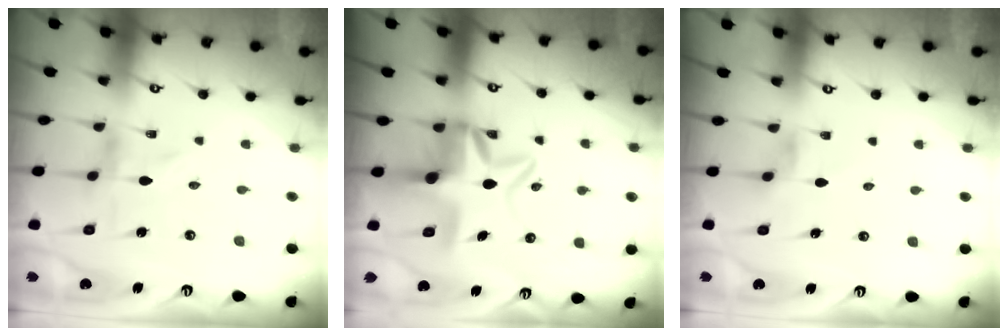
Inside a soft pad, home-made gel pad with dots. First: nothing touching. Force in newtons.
{"total": 9.8, "press": 9.3, "slide": 3.2}
{"total": 1.7, "press": 1.7, "slide": 0.3}